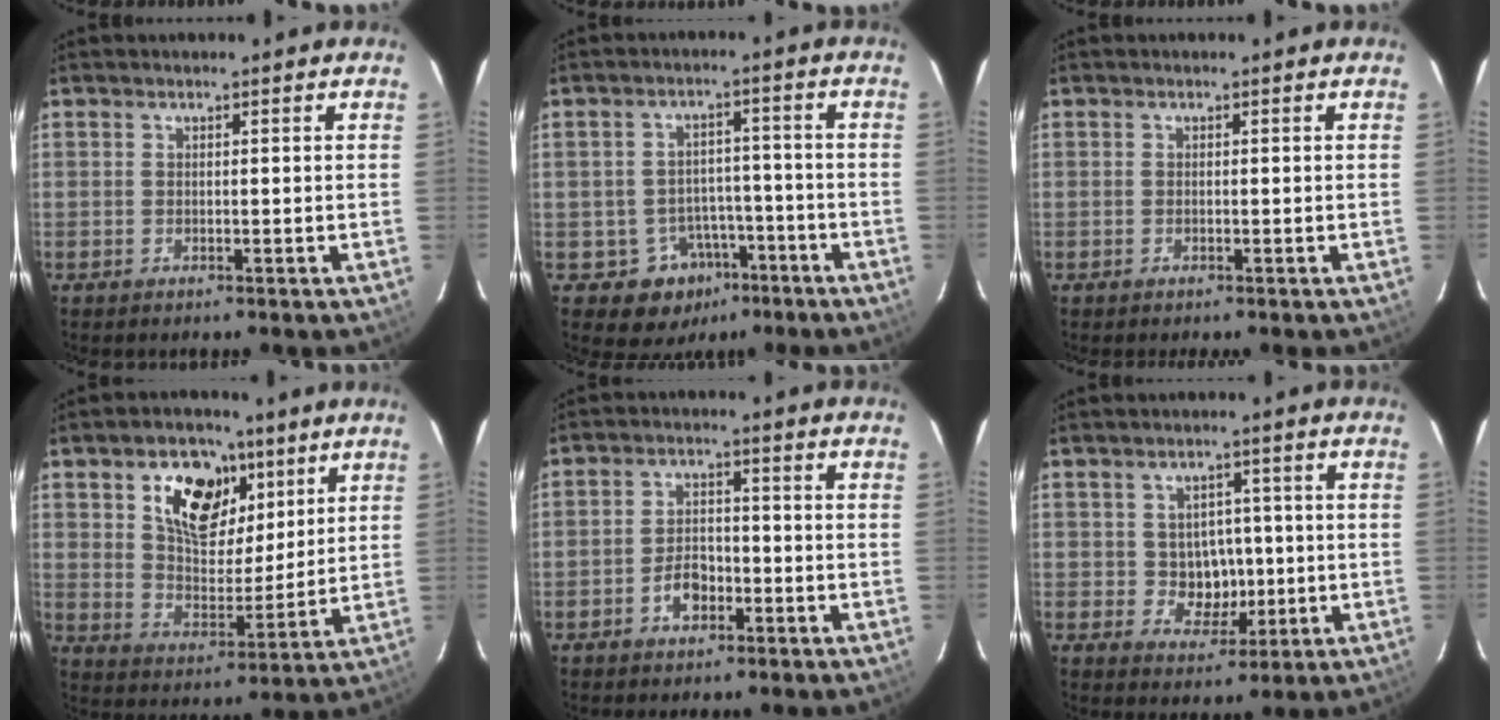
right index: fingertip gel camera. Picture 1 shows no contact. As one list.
[{"total": 8.1, "force": [-4.6, 6.5, 1.5], "torque": [-0.032, 0.032, -0.046]}, {"total": 0.0}, {"total": 14.2, "force": [7.0, 8.7, 8.8], "torque": [-0.149, 0.014, 0.122]}, {"total": 5.0, "force": [-2.6, 3.1, 3.0], "torque": [-0.060, 0.011, -0.041]}, {"total": 5.8, "force": [-0.2, 5.4, 2.3], "torque": [-0.045, 0.008, 0.013]}]